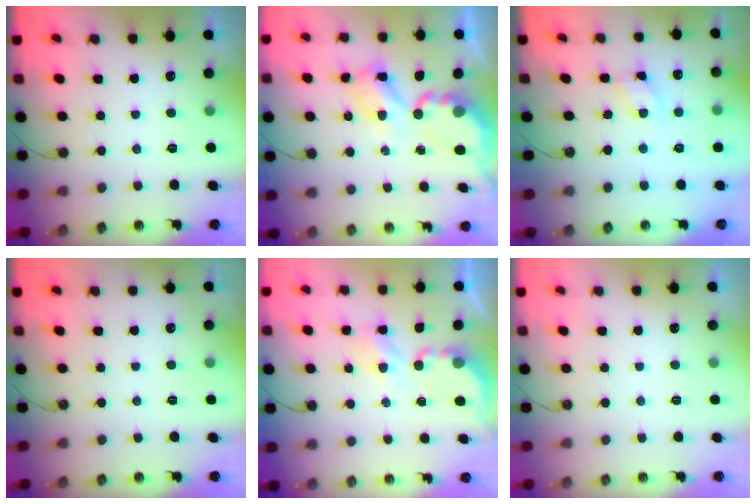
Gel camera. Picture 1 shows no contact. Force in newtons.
{"total": 8.1, "press": 8.1, "slide": 0.5}
{"total": 6.4, "press": 6.4, "slide": 0.5}
{"total": 0.0}
{"total": 3.9, "press": 3.9, "slide": 0.1}
{"total": 0.0}